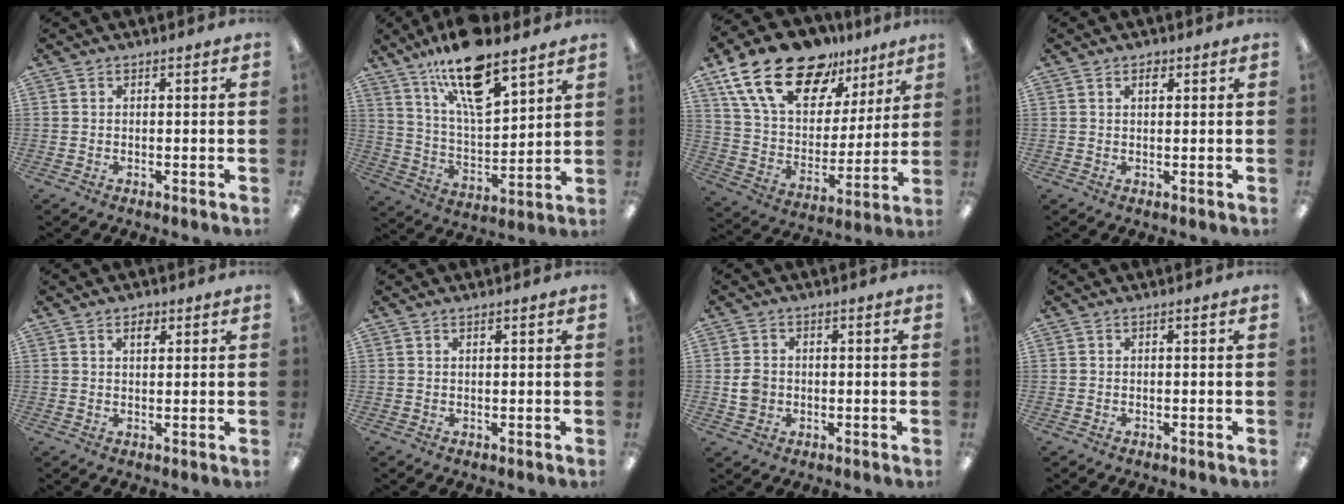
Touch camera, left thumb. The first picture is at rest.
{"total": 17.8, "force": [12.8, 6.1, 10.8], "torque": [-0.192, -0.068, 0.218]}
{"total": 21.3, "force": [14.7, 10.8, 11.0], "torque": [-0.214, -0.085, 0.264]}
{"total": 1.8, "force": [1.2, 1.0, 1.0], "torque": [-0.006, -0.006, 0.018]}
{"total": 2.6, "force": [1.7, 1.4, 1.4], "torque": [-0.006, -0.008, 0.025]}
{"total": 0.6, "force": [0.5, 0.1, 0.2], "torque": [-0.005, 0.001, 0.010]}
{"total": 3.6, "force": [-0.2, 2.9, 2.3], "torque": [-0.039, 0.001, -0.007]}
{"total": 0.0}